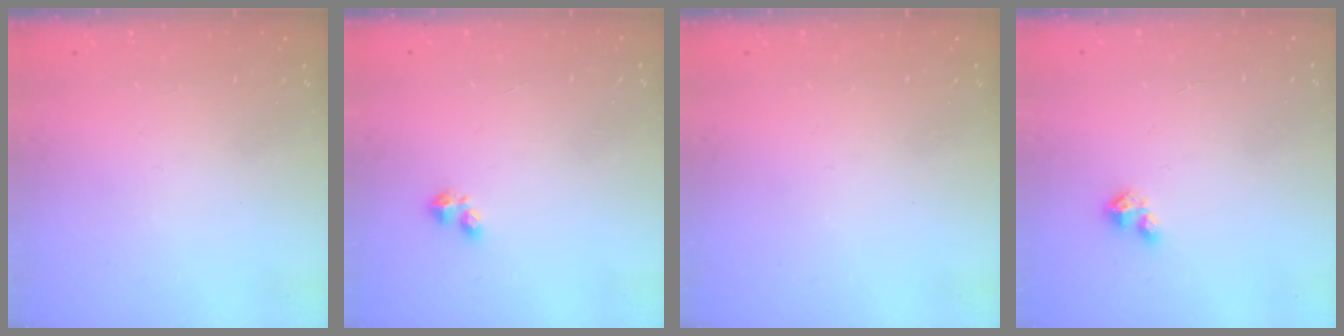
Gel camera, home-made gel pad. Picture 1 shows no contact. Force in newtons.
{"total": 2.4, "press": 2.3, "slide": 0.6}
{"total": 0.0}
{"total": 2.1, "press": 2.1, "slide": 0.2}